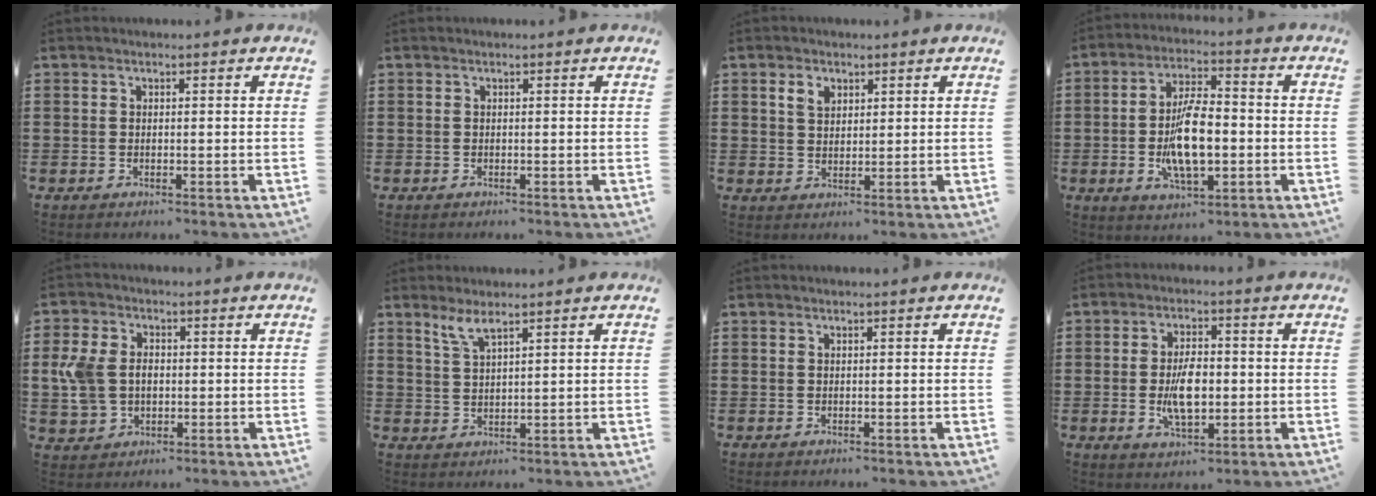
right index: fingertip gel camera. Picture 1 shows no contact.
{"total": 0.0}
{"total": 3.0, "force": [1.6, 1.9, 1.6], "torque": [-0.039, 0.008, 0.029]}
{"total": 10.3, "force": [-1.7, 4.2, 9.3], "torque": [-0.189, -0.009, -0.036]}
{"total": 6.8, "force": [0.3, 5.2, 4.3], "torque": [-0.130, 0.005, -0.004]}
{"total": 3.2, "force": [2.3, 0.6, 2.1], "torque": [-0.046, 0.004, 0.042]}
{"total": 0.0}
{"total": 6.8, "force": [-0.7, 3.3, 6.0], "torque": [-0.118, -0.006, -0.018]}